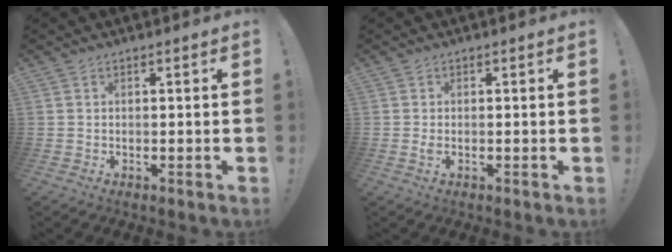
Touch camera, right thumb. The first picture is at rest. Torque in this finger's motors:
{"motor_torque": [0.36, -0.60, 0.27, -0.08, 0.00]}